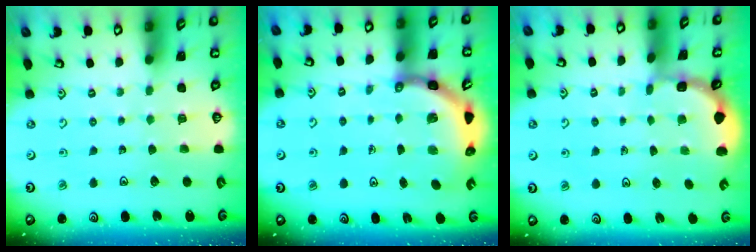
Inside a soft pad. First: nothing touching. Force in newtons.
{"total": 5.6, "press": 5.4, "slide": 1.6}
{"total": 1.6, "press": 1.6, "slide": 0.2}